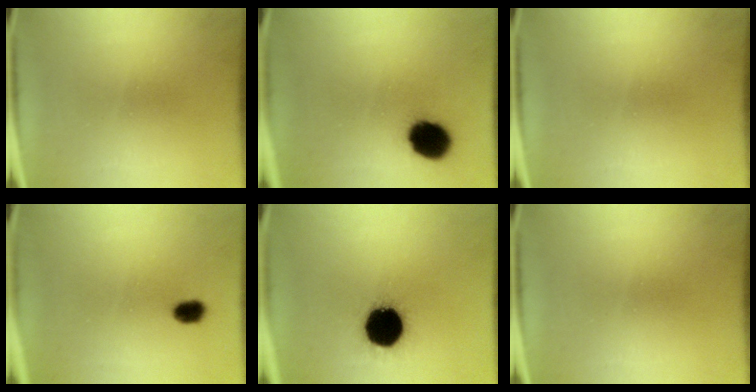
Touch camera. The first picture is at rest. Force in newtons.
{"total": 10.8}
{"total": 0.0}
{"total": 2.6}
{"total": 20.0}
{"total": 0.0}